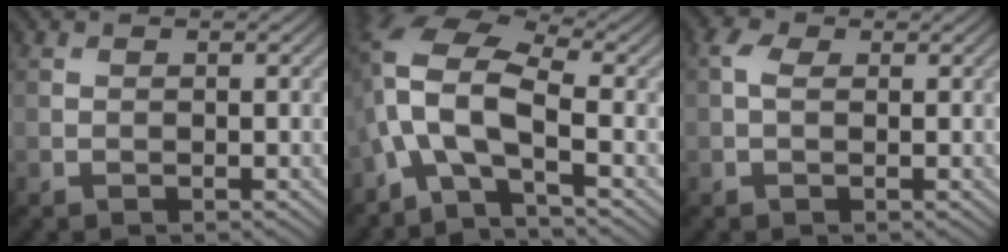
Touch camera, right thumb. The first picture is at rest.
{"total": 10.5, "force": [-2.6, 4.1, 9.3], "torque": [-0.209, 0.006, -0.069]}
{"total": 1.8, "force": [0.2, 1.1, 1.5], "torque": [-0.038, 0.004, -0.002]}